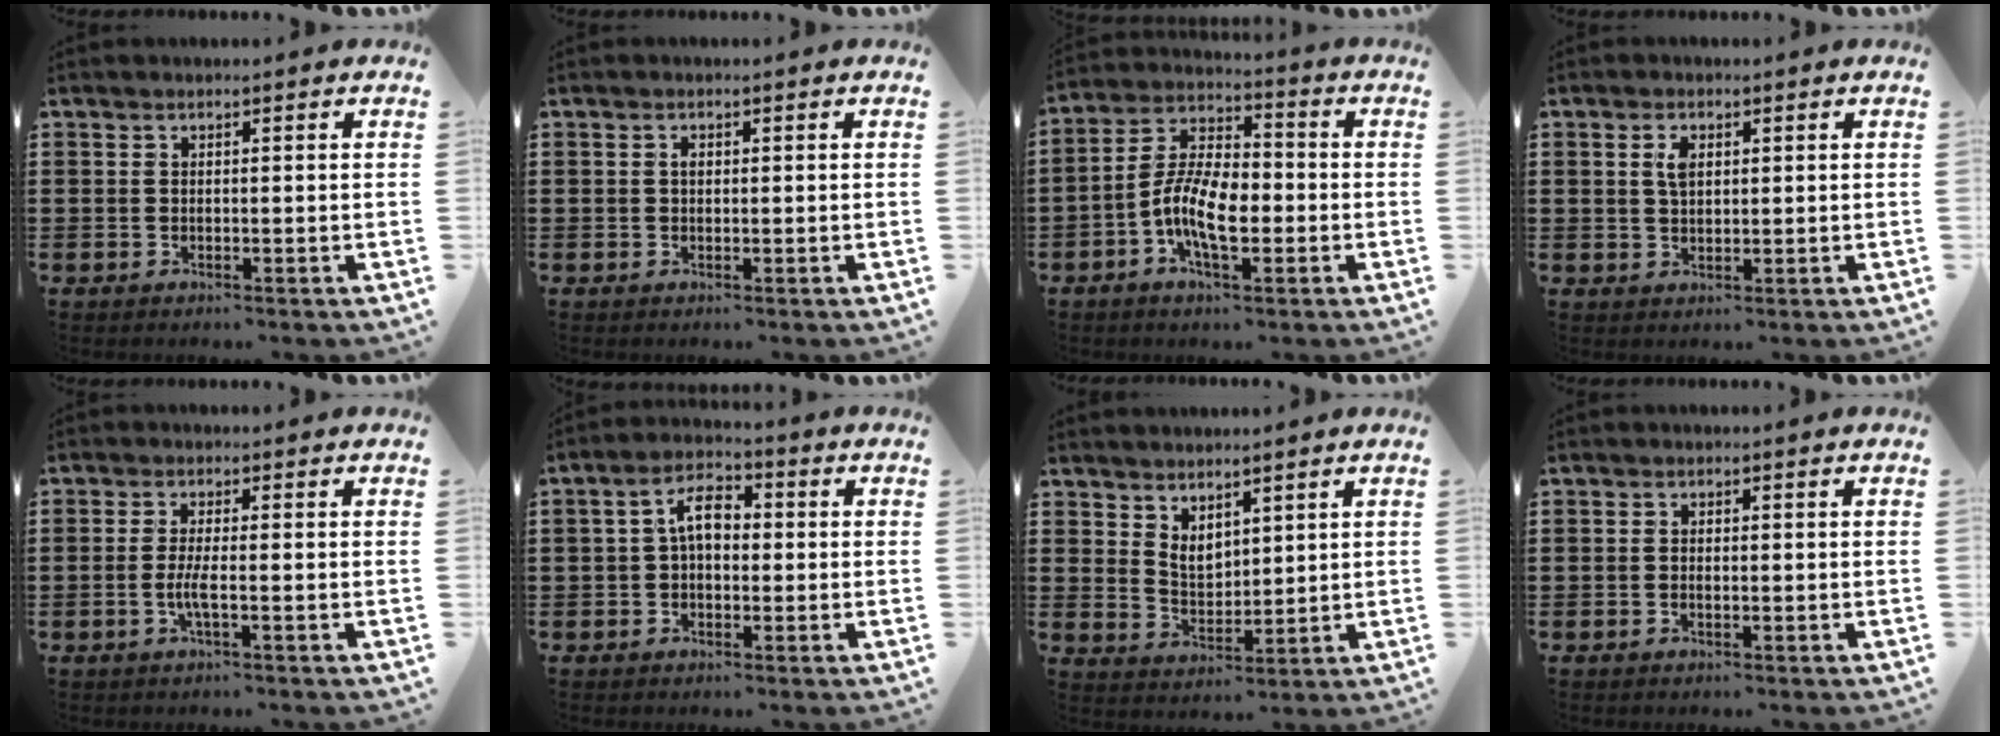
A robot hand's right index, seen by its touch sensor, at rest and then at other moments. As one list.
[{"total": 0.8, "force": [0.1, 0.5, 0.7], "torque": [-0.014, 0.002, 0.001]}, {"total": 9.5, "force": [-2.7, 4.3, 8.1], "torque": [-0.184, -0.002, -0.057]}, {"total": 2.7, "force": [0.9, 1.4, 2.2], "torque": [-0.048, 0.007, 0.015]}, {"total": 3.2, "force": [-1.0, 0.3, 3.1], "torque": [-0.069, -0.009, -0.023]}, {"total": 5.5, "force": [0.2, 3.1, 4.5], "torque": [-0.089, 0.014, 0.001]}, {"total": 3.7, "force": [2.6, 2.2, 1.4], "torque": [-0.037, 0.002, 0.050]}, {"total": 0.6, "force": [-0.3, 0.2, 0.5], "torque": [-0.011, -0.004, -0.004]}]